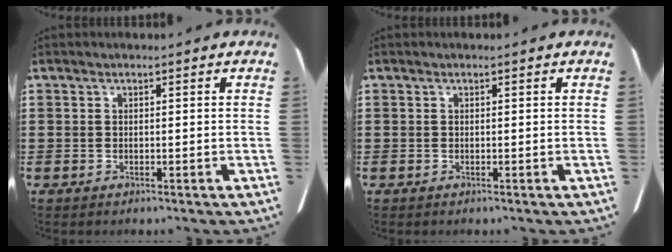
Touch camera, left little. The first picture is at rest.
{"total": 0.0}